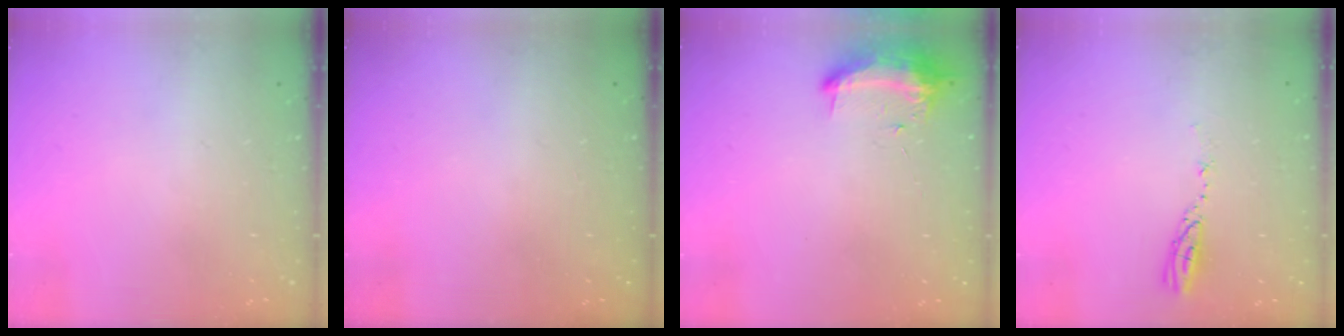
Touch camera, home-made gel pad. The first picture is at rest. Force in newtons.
{"total": 0.0}
{"total": 9.9, "press": 9.8, "slide": 1.0}
{"total": 3.5, "press": 3.5, "slide": 0.3}